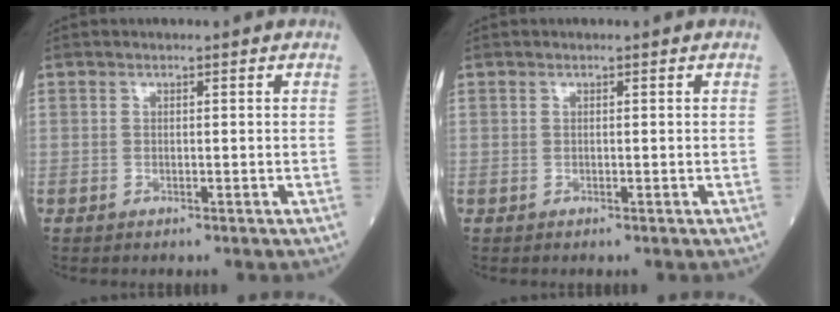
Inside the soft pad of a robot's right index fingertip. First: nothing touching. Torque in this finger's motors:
{"motor_torque": [0.00, 0.00, 0.00, 0.00]}